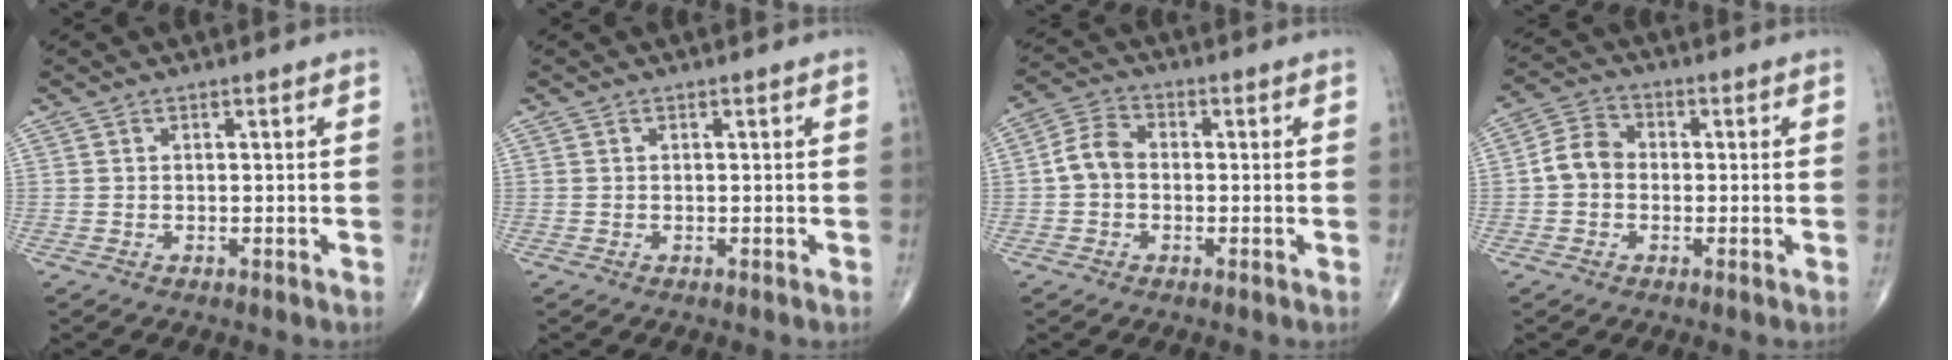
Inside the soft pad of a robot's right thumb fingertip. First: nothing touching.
{"total": 0.0}
{"total": 5.4, "force": [-0.6, 4.1, 3.4], "torque": [-0.059, 0.018, -0.022]}
{"total": 5.8, "force": [-0.6, 4.8, 3.2], "torque": [-0.048, 0.021, -0.023]}